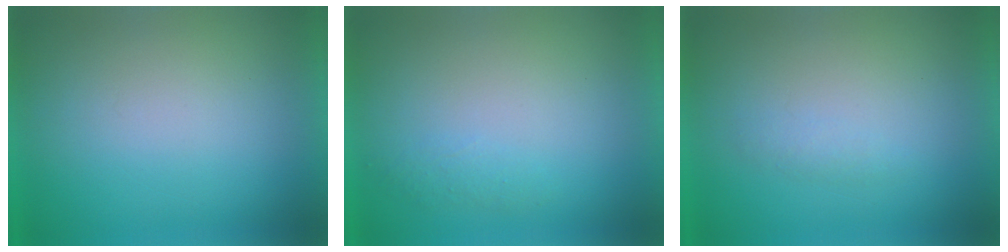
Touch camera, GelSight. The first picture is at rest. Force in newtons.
{"total": 2.1}
{"total": 1.3}